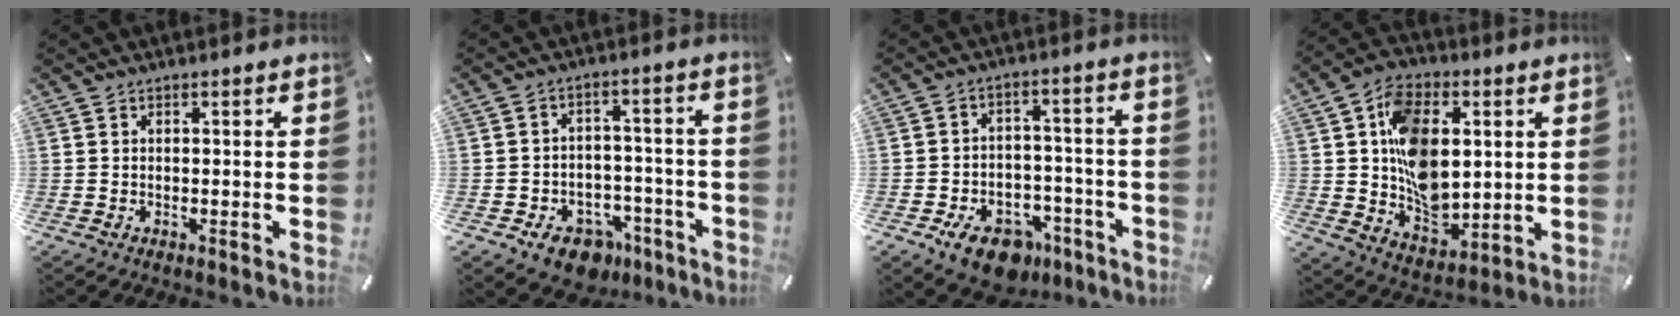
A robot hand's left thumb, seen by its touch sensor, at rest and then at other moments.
{"total": 9.5, "force": [-6.1, 6.2, 3.8], "torque": [-0.045, 0.047, -0.099]}
{"total": 11.2, "force": [-7.0, 7.1, 5.1], "torque": [-0.064, 0.053, -0.117]}
{"total": 15.7, "force": [2.6, 11.5, 10.3], "torque": [-0.178, 0.005, 0.054]}